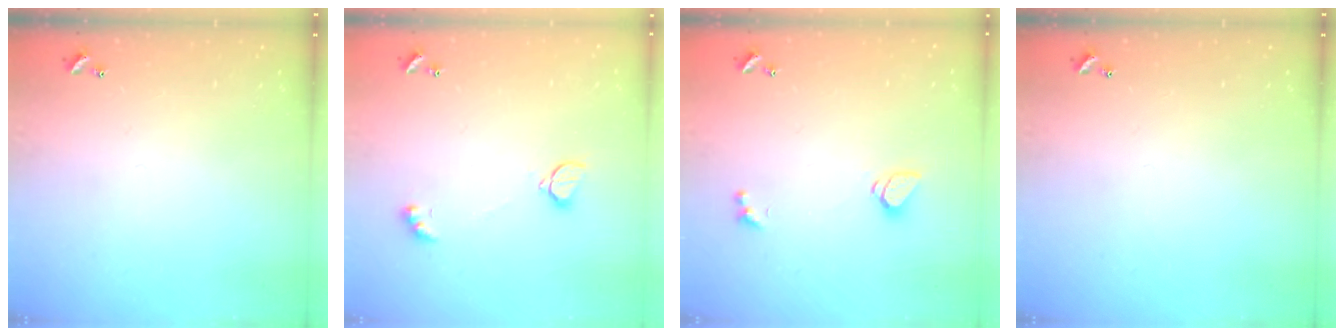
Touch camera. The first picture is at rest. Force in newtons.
{"total": 2.4, "press": 2.3, "slide": 0.8}
{"total": 1.5, "press": 1.4, "slide": 0.5}
{"total": 0.0}